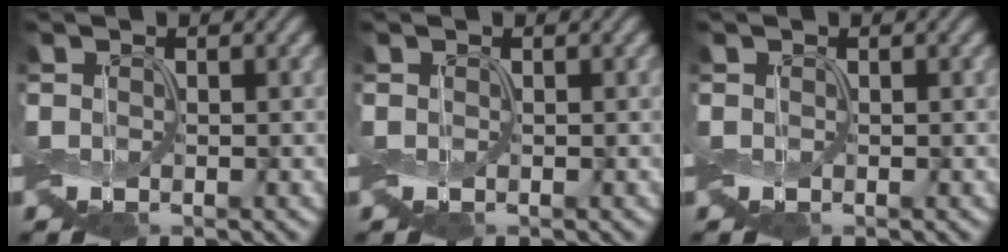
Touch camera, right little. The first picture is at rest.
{"total": 0.0}
{"total": 0.0}